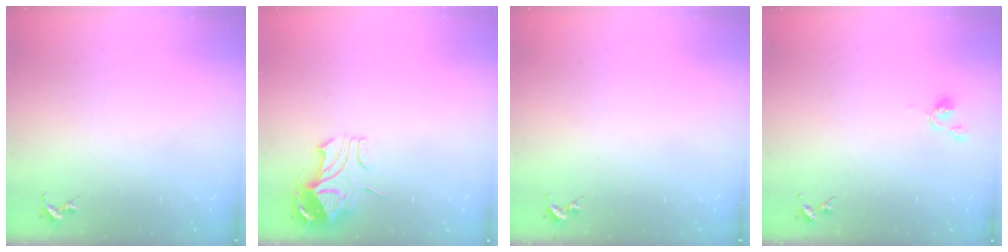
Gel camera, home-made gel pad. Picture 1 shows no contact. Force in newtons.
{"total": 10.0, "press": 9.9, "slide": 0.6}
{"total": 0.0}
{"total": 6.3, "press": 6.3, "slide": 0.5}